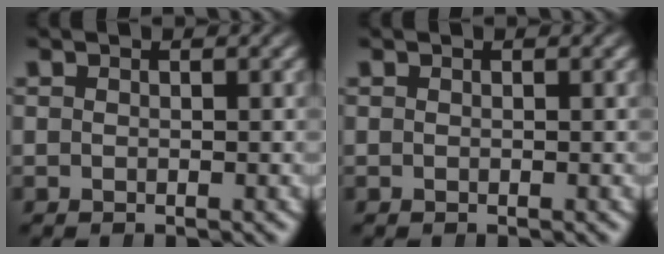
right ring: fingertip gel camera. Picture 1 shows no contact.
{"total": 0.0}